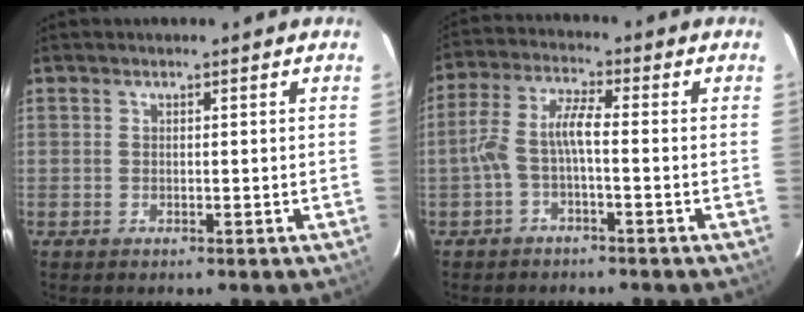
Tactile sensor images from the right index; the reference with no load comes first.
{"total": 5.5, "force": [-1.8, 1.1, 5.1], "torque": [-0.118, 0.015, -0.032]}